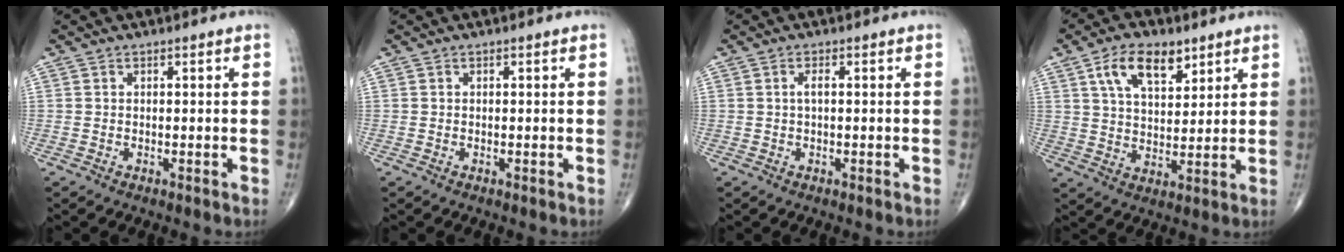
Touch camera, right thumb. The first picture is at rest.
{"total": 0.0}
{"total": 1.2, "force": [0.1, 0.4, 1.2], "torque": [-0.028, 0.001, 0.000]}
{"total": 10.3, "force": [5.4, 5.4, 6.9], "torque": [-0.105, -0.021, 0.100]}